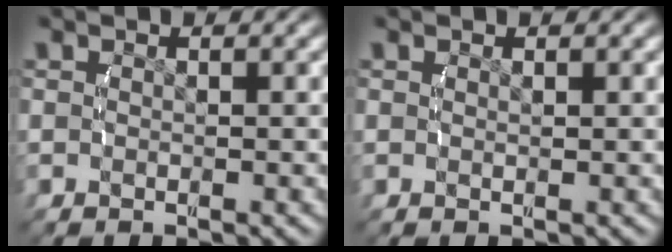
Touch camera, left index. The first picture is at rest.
{"total": 0.5, "force": [0.3, -0.4, 0.1], "torque": [-0.004, -0.004, 0.008]}